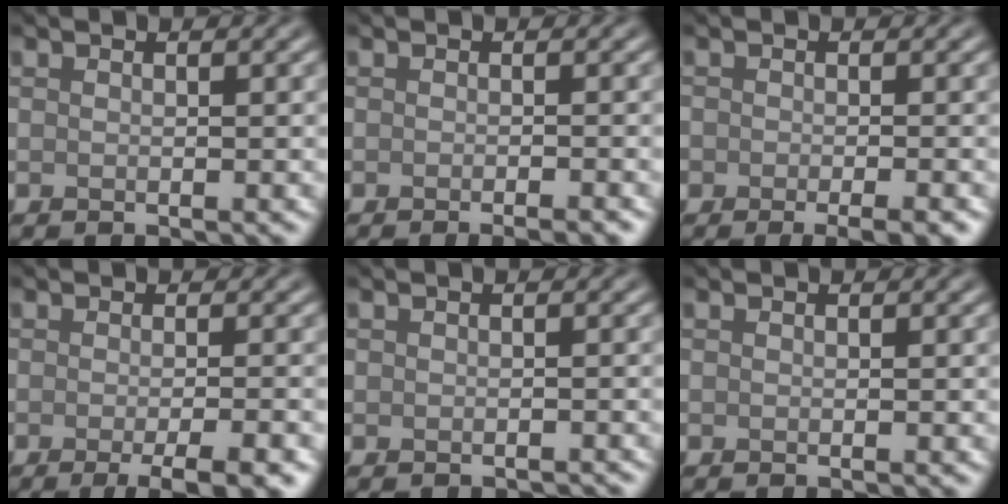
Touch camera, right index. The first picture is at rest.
{"total": 2.1, "force": [-1.3, 0.4, 1.5], "torque": [-0.010, -0.002, -0.016]}
{"total": 4.1, "force": [-2.5, 1.8, 2.8], "torque": [-0.031, -0.008, -0.024]}
{"total": 4.9, "force": [-2.4, 1.0, 4.1], "torque": [-0.048, -0.004, -0.030]}
{"total": 0.7, "force": [-0.6, 0.3, 0.0], "torque": [0.002, -0.007, -0.010]}
{"total": 0.0}